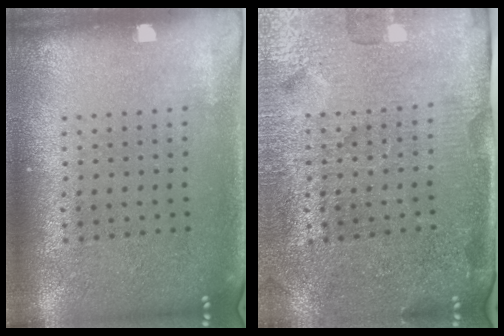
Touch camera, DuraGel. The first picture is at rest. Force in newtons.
{"total": 4.4, "press": 4.1, "slide": 1.7}